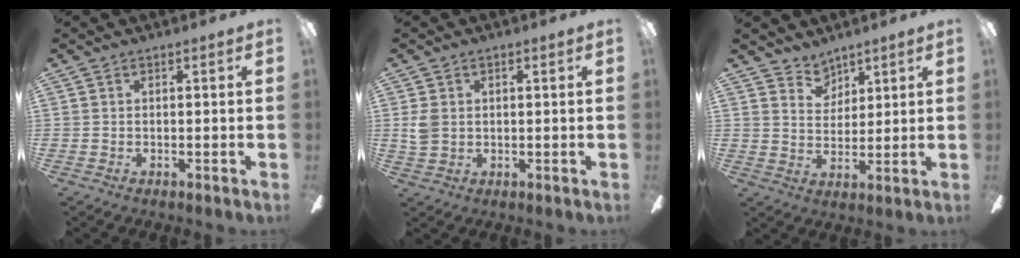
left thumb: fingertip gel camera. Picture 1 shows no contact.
{"total": 3.8, "force": [0.6, 2.9, 2.4], "torque": [-0.038, 0.004, 0.010]}
{"total": 5.6, "force": [4.6, 3.2, 0.0], "torque": [0.003, -0.029, 0.084]}